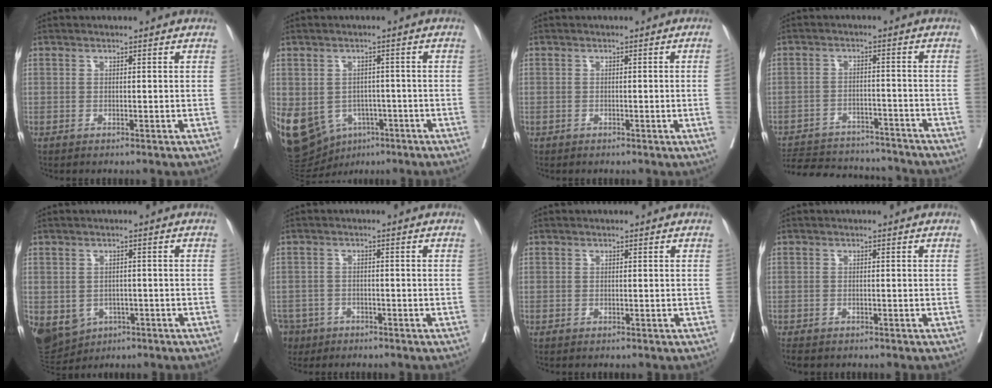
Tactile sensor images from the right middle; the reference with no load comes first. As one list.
[{"total": 17.4, "force": [-7.3, 13.3, 8.6], "torque": [-0.223, -0.001, -0.094]}, {"total": 1.3, "force": [-0.3, -0.1, 1.2], "torque": [-0.019, 0.002, -0.005]}, {"total": 16.7, "force": [-15.5, 4.4, 4.5], "torque": [-0.099, 0.003, -0.216]}, {"total": 16.2, "force": [-6.1, 13.4, 6.8], "torque": [-0.200, -0.005, -0.073]}, {"total": 6.6, "force": [-4.5, 4.6, 1.2], "torque": [-0.036, -0.003, -0.078]}, {"total": 0.0}, {"total": 2.8, "force": [-2.3, 1.1, 1.1], "torque": [-0.021, -0.009, -0.033]}]